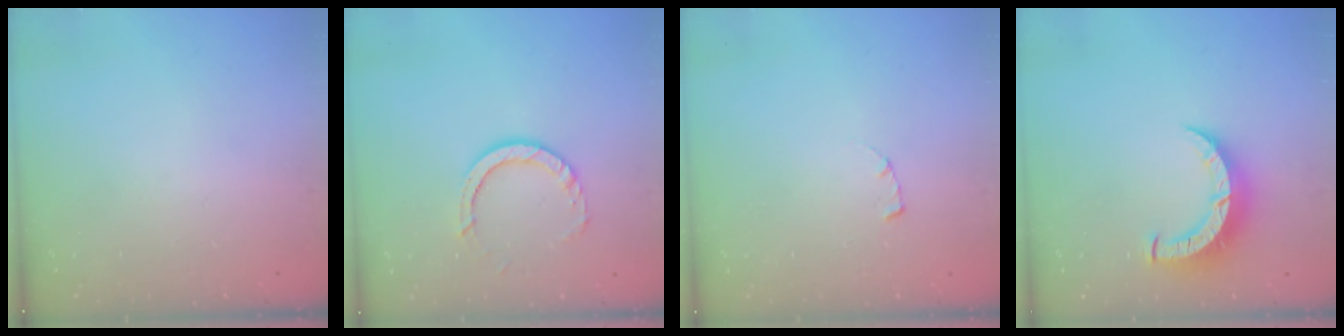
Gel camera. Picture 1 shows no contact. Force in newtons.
{"total": 8.6, "press": 8.5, "slide": 1.3}
{"total": 1.7, "press": 1.7, "slide": 0.2}
{"total": 8.7, "press": 8.7, "slide": 0.9}